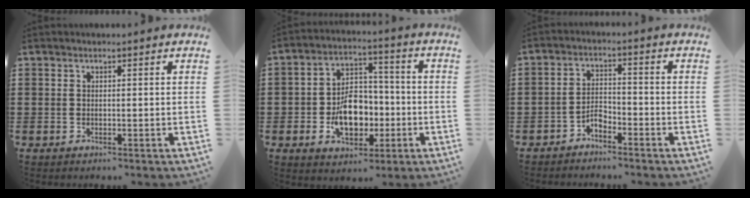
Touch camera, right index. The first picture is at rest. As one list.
[{"total": 9.2, "force": [-2.1, 6.2, 6.5], "torque": [-0.103, 0.006, -0.037]}, {"total": 3.0, "force": [-2.5, 1.1, 1.3], "torque": [-0.036, 0.006, -0.053]}]